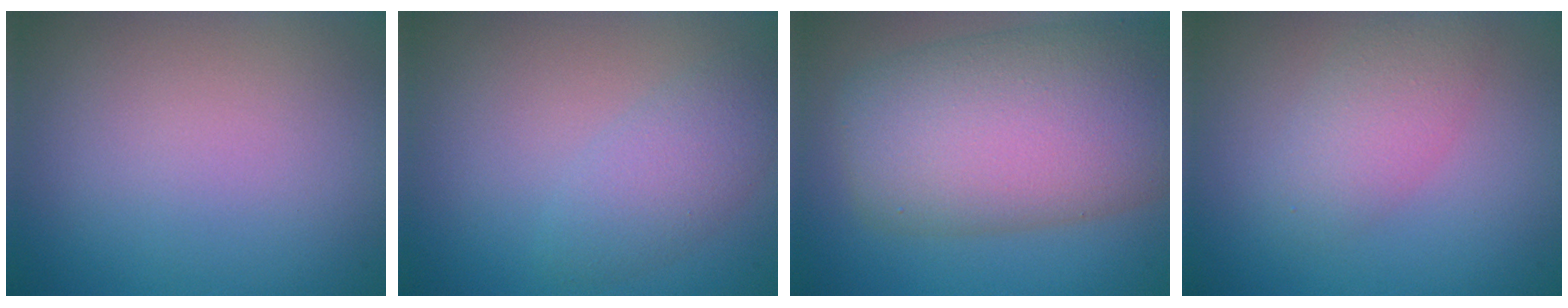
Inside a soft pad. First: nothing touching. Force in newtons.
{"total": 2.8, "press": 2.8, "slide": 0.1}
{"total": 11.9, "press": 11.9, "slide": 0.3}
{"total": 3.0, "press": 3.0, "slide": 0.1}